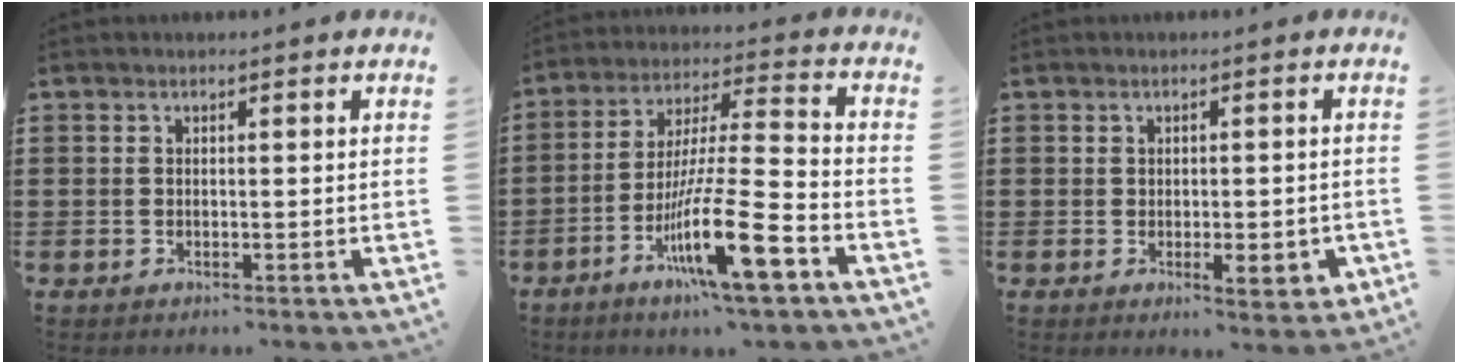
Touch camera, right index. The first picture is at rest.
{"total": 17.0, "force": [-8.4, 2.6, 14.5], "torque": [-0.275, 0.006, -0.143]}
{"total": 3.8, "force": [-1.1, 1.7, 3.2], "torque": [-0.044, 0.002, -0.020]}